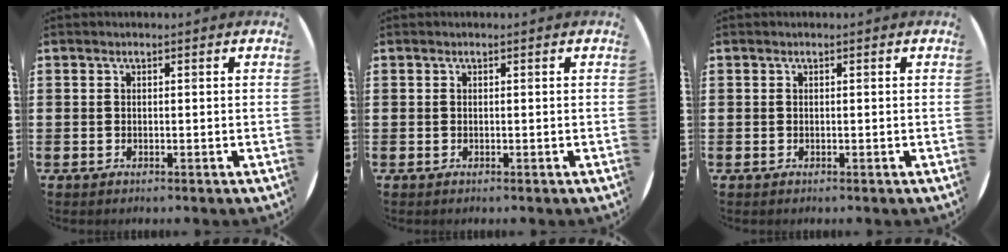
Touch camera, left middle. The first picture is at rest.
{"total": 0.0}
{"total": 0.0}